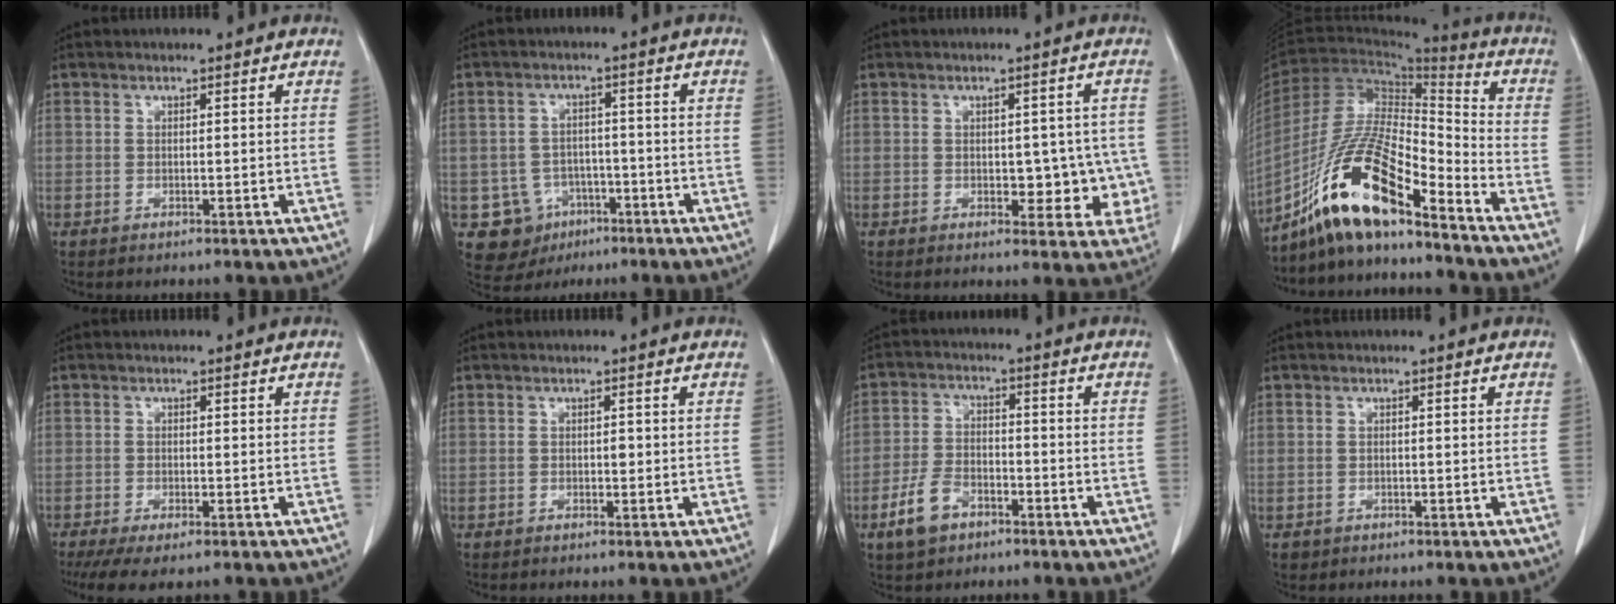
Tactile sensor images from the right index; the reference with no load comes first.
{"total": 7.9, "force": [-3.2, 7.1, 1.3], "torque": [-0.027, 0.010, -0.038]}
{"total": 6.6, "force": [-1.0, 3.8, 5.2], "torque": [-0.038, 0.014, -0.007]}
{"total": 16.3, "force": [-11.7, 2.6, 11.0], "torque": [-0.208, 0.003, -0.214]}
{"total": 6.3, "force": [-4.4, 1.6, 4.1], "torque": [-0.062, -0.014, -0.072]}
{"total": 0.7, "force": [-0.1, 0.4, 0.6], "torque": [-0.007, 0.002, -0.003]}
{"total": 6.7, "force": [-4.0, 3.8, 3.8], "torque": [-0.090, 0.005, -0.071]}
{"total": 1.0, "force": [-0.5, 0.8, 0.1], "torque": [-0.008, 0.003, -0.006]}